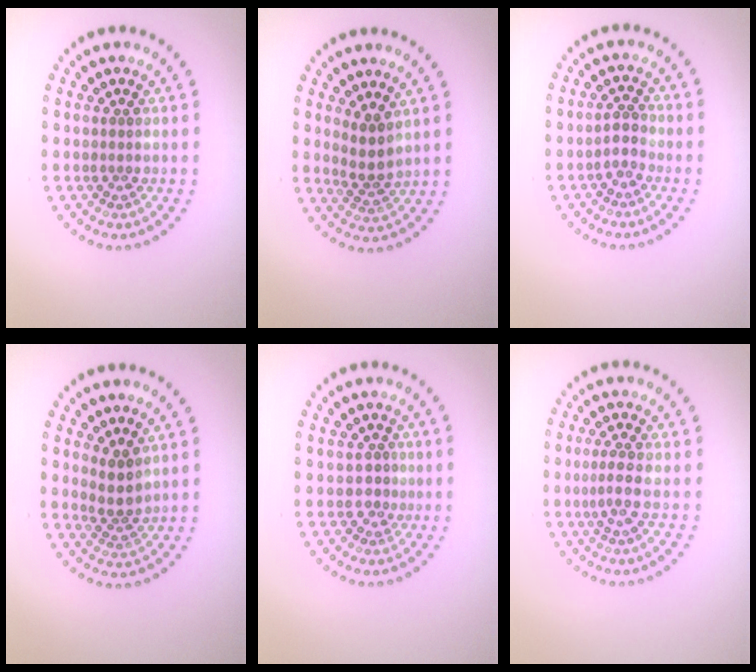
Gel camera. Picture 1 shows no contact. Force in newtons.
{"total": 2.5, "press": 1.9, "slide": 1.5}
{"total": 1.8, "press": 1.4, "slide": 1.0}
{"total": 2.3, "press": 1.9, "slide": 1.4}
{"total": 1.6, "press": 1.0, "slide": 1.2}
{"total": 1.7, "press": 1.3, "slide": 1.1}